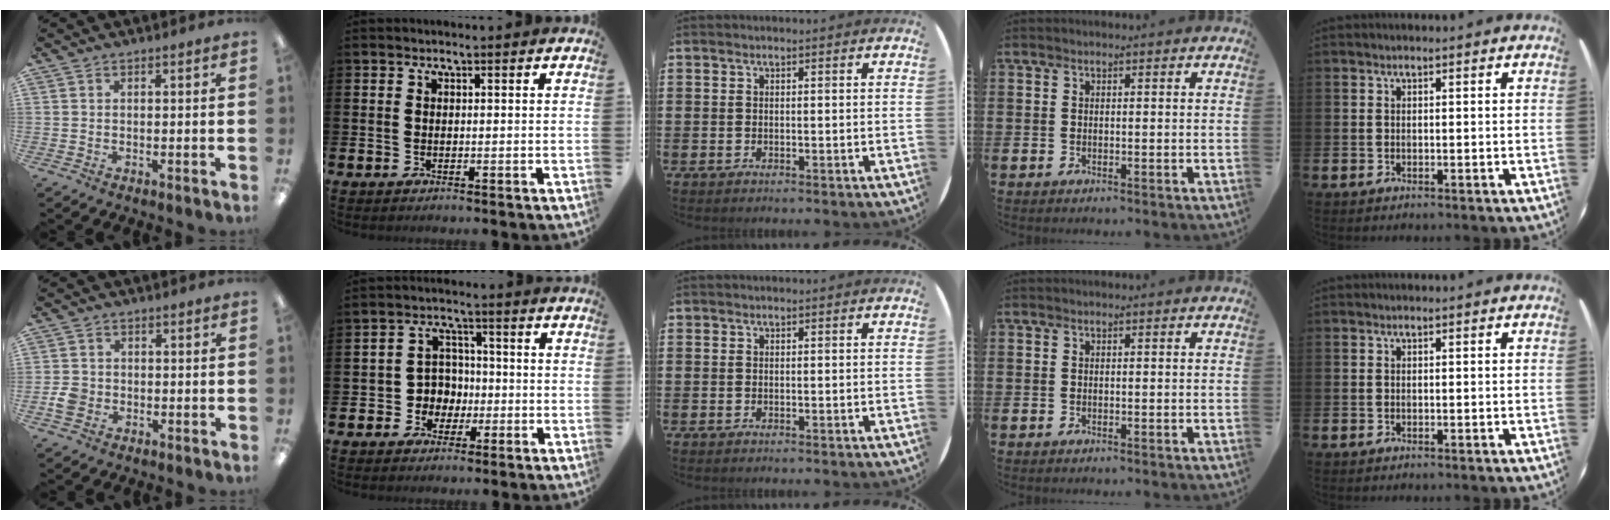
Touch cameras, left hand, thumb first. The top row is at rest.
{"thumb": {"total": 4.3, "force": [-1.3, 3.6, 1.9], "torque": [-0.036, 0.007, -0.023]}, "index": {"total": 4.2, "force": [-0.9, 4.0, 0.6], "torque": [-0.034, 0.005, -0.024]}}